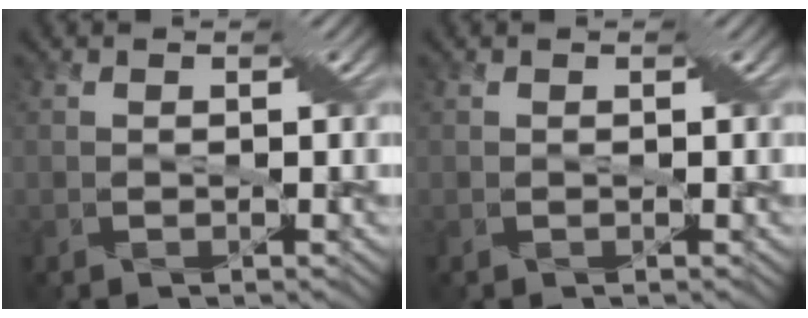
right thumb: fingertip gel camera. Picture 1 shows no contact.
{"total": 0.0}